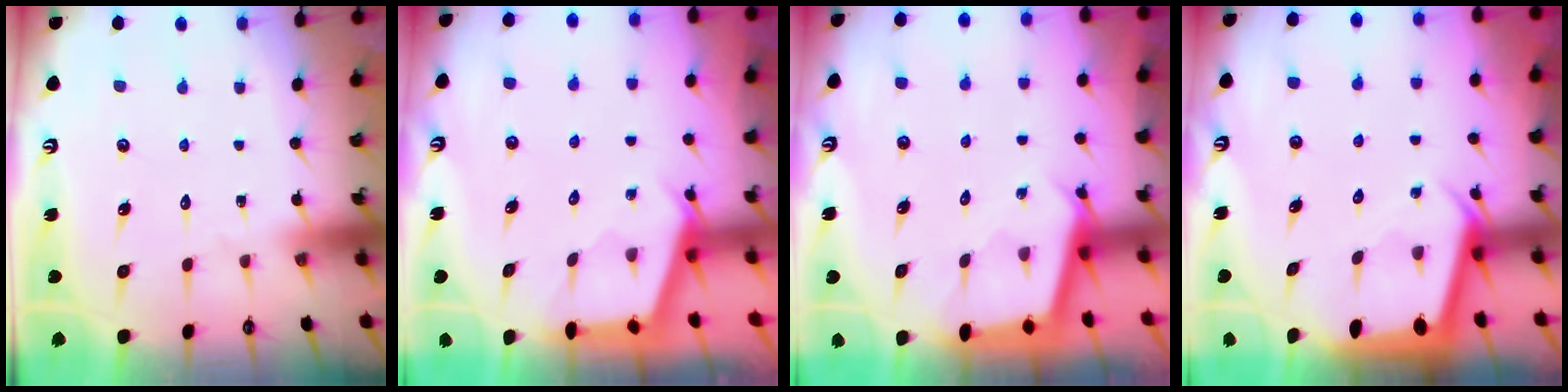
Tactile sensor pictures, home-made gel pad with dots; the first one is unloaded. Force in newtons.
{"total": 2.7, "press": 2.7, "slide": 0.3}
{"total": 2.4, "press": 2.4, "slide": 0.2}
{"total": 2.5, "press": 2.5, "slide": 0.2}